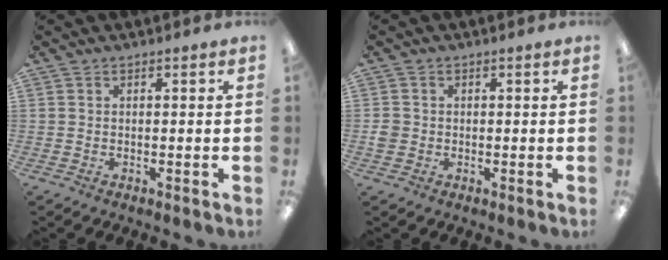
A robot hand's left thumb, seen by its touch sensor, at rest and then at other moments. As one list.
[{"total": 2.3, "force": [-0.4, 2.1, 0.7], "torque": [-0.011, 0.003, -0.008]}]